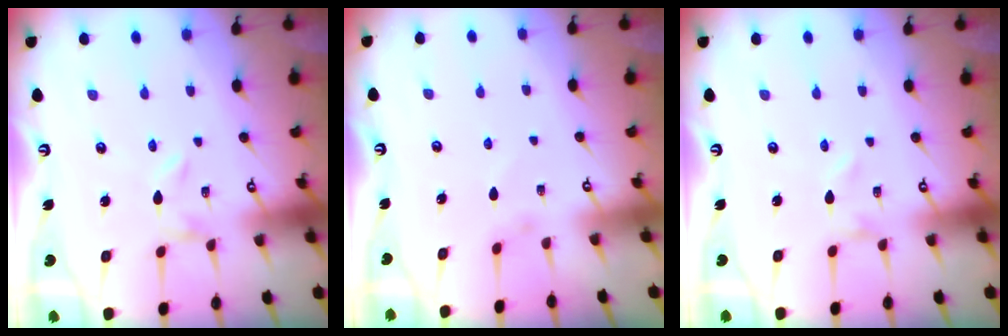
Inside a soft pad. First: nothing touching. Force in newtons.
{"total": 1.7, "press": 1.7, "slide": 0.3}
{"total": 0.0}